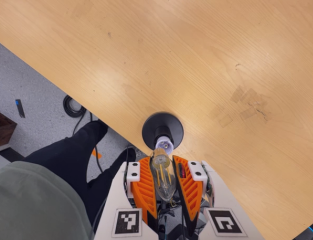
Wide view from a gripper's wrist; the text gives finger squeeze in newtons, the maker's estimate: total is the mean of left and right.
{"total": 20.8, "left": 22.5, "right": 19.1}